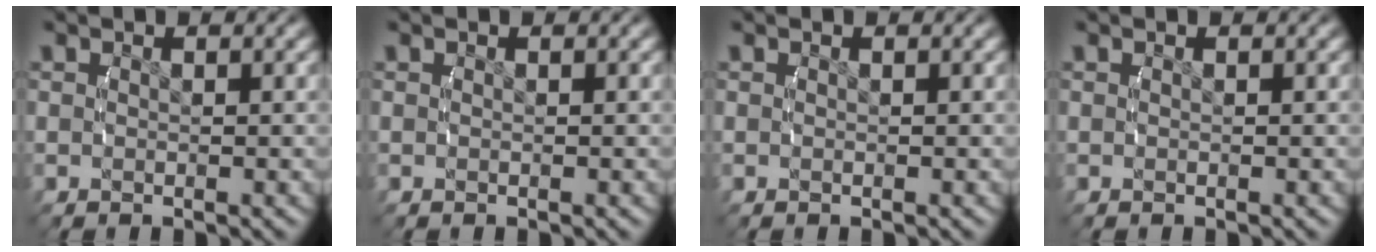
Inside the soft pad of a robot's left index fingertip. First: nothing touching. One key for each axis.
{"total": 0.0}
{"total": 0.0}
{"total": 0.0}